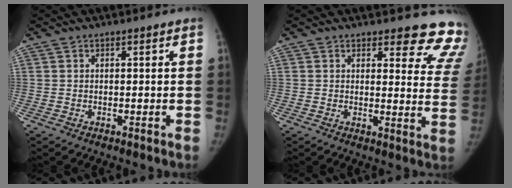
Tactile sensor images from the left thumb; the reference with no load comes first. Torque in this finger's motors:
{"motor_torque": [0.39, -0.24, 0.57, -0.03, 0.09]}